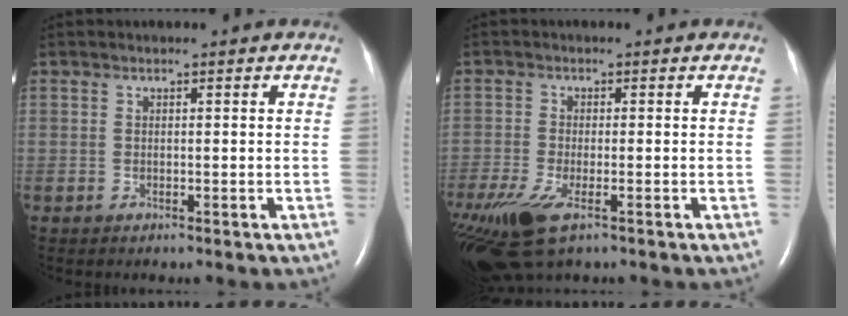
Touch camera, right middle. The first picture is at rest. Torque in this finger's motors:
{"motor_torque": [1.22, -0.92, 0.26, 0.16]}